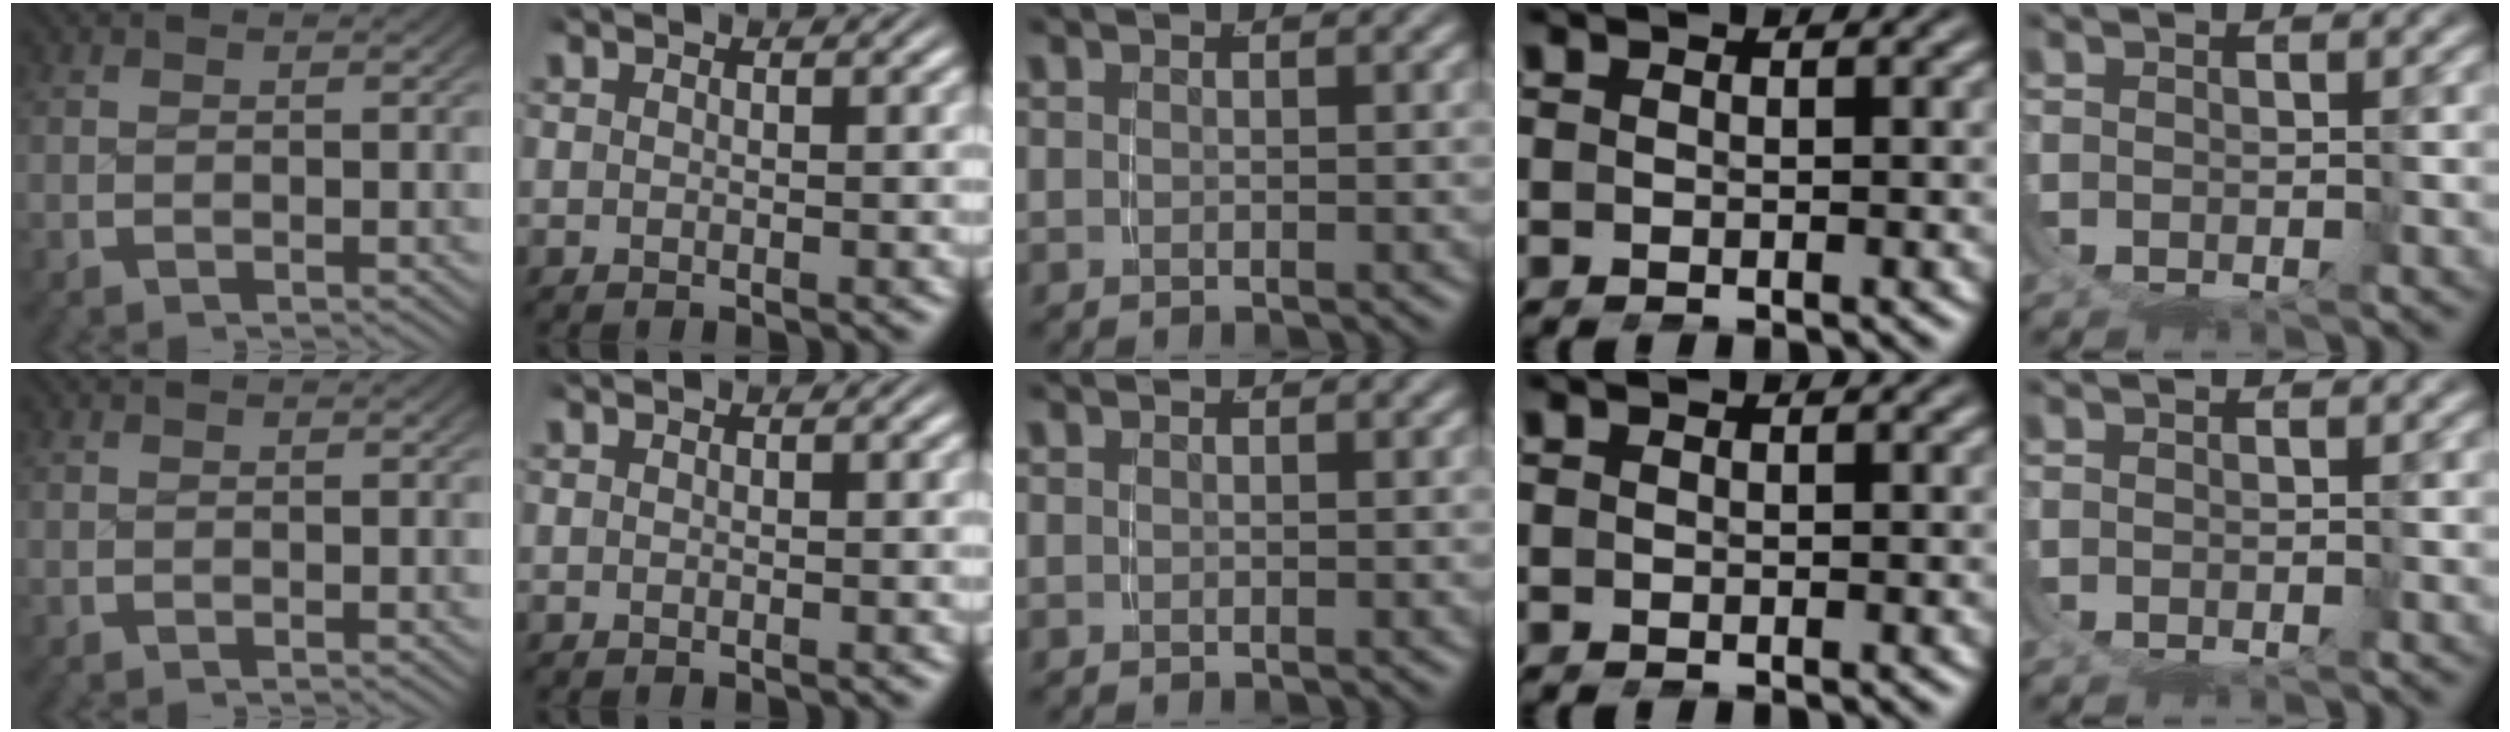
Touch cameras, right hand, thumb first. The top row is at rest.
{}